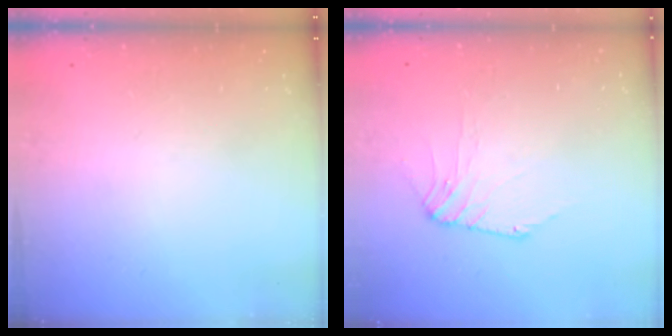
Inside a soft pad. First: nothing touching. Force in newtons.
{"total": 2.4, "press": 2.3, "slide": 0.5}